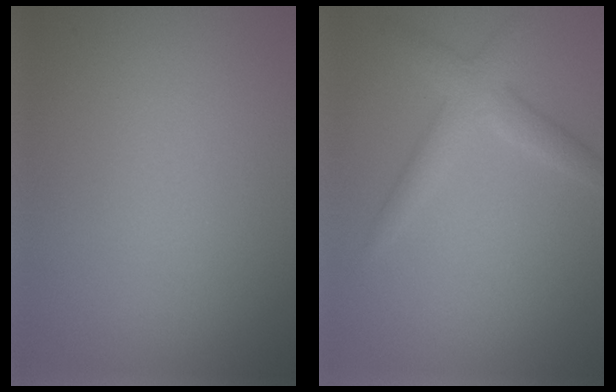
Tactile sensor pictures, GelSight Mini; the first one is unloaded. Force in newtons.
{"total": 2.8, "press": 2.8, "slide": 0.1}